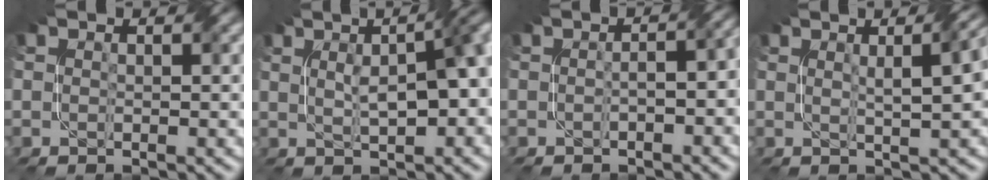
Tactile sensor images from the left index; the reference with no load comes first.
{"total": 8.0, "force": [1.6, 2.6, 7.4], "torque": [-0.087, 0.019, 0.016]}
{"total": 4.6, "force": [-1.1, 1.9, 4.1], "torque": [-0.039, 0.001, -0.016]}
{"total": 7.0, "force": [1.9, 2.5, 6.2], "torque": [-0.030, 0.037, 0.006]}